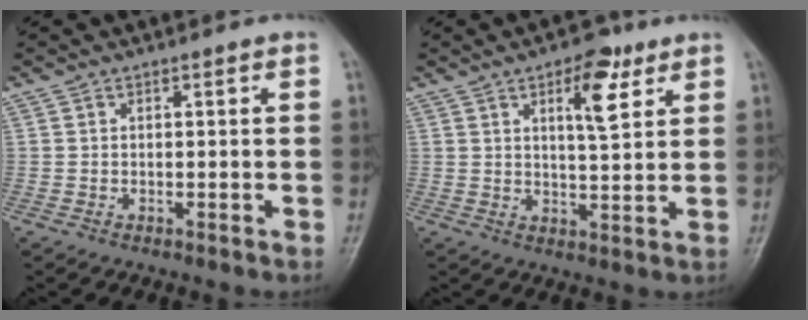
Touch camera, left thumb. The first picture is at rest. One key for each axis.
{"total": 7.5, "fx": 3.8, "fy": 2.8, "fz": 5.9, "tx": -0.074, "ty": -0.020, "tz": 0.055}